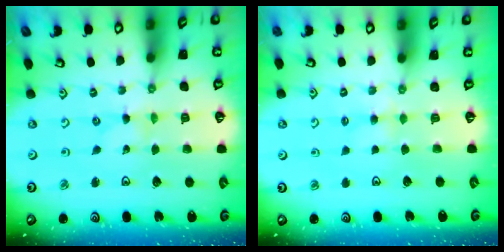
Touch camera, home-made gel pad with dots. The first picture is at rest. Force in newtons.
{"total": 2.7, "press": 2.7, "slide": 0.5}